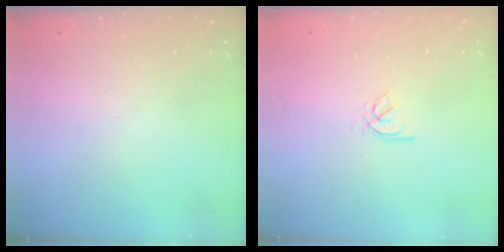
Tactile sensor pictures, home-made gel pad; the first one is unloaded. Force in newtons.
{"total": 2.3, "press": 2.3, "slide": 0.4}